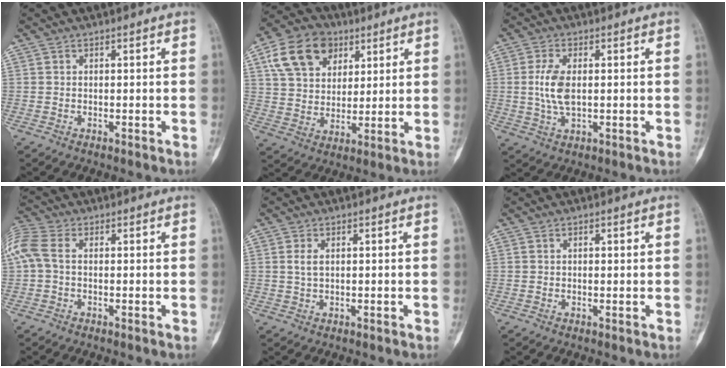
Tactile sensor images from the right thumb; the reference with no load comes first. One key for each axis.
{"total": 14.3, "fx": 6.4, "fy": 10.3, "fz": 7.7, "tx": -0.116, "ty": -0.009, "tz": 0.113}
{"total": 6.6, "fx": 0.4, "fy": 3.4, "fz": 5.6, "tx": -0.124, "ty": -0.002, "tz": 0.009}
{"total": 7.0, "fx": 0.5, "fy": 4.4, "fz": 5.5, "tx": -0.149, "ty": 0.022, "tz": 0.008}
{"total": 2.0, "fx": 0.5, "fy": 1.1, "fz": 1.7, "tx": -0.032, "ty": 0.002, "tz": 0.011}
{"total": 0.0}